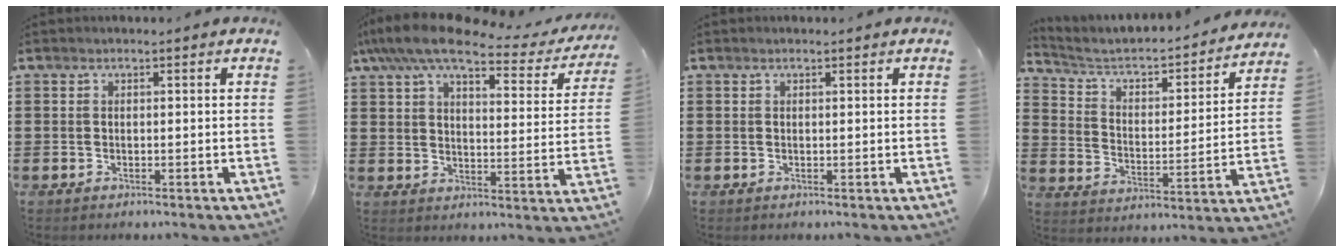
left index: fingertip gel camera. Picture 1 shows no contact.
{"total": 9.5, "force": [7.3, 2.2, 5.6], "torque": [-0.127, -0.029, 0.124]}
{"total": 0.0}
{"total": 3.6, "force": [2.9, 1.5, 1.6], "torque": [-0.052, -0.028, 0.035]}